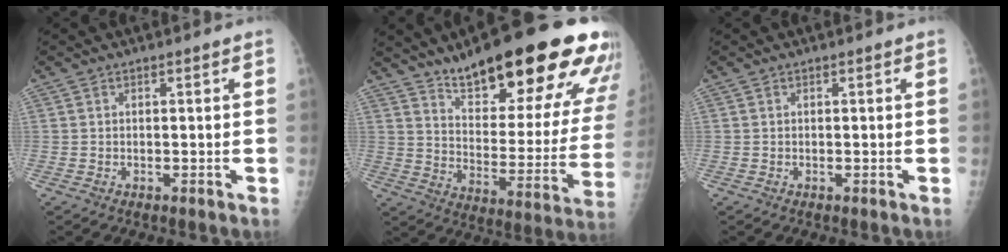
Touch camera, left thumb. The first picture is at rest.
{"total": 27.9, "force": [18.8, 7.9, 19.1], "torque": [-0.233, -0.085, 0.273]}
{"total": 0.0}